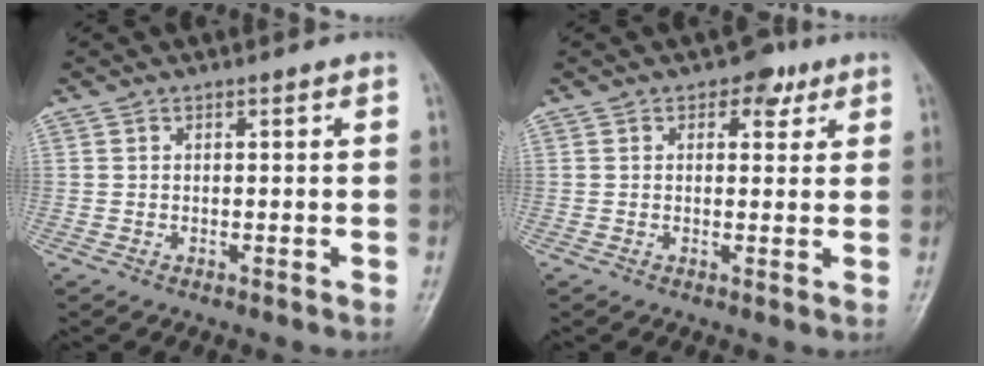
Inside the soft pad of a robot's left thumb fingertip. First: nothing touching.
{"total": 3.6, "force": [1.9, 2.5, 1.9], "torque": [-0.001, -0.003, 0.020]}